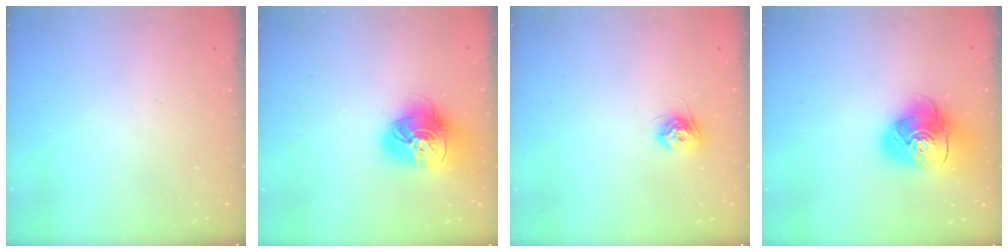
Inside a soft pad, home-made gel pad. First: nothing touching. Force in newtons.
{"total": 15.8, "press": 15.7, "slide": 1.6}
{"total": 8.7, "press": 8.6, "slide": 0.4}
{"total": 14.9, "press": 14.8, "slide": 1.7}